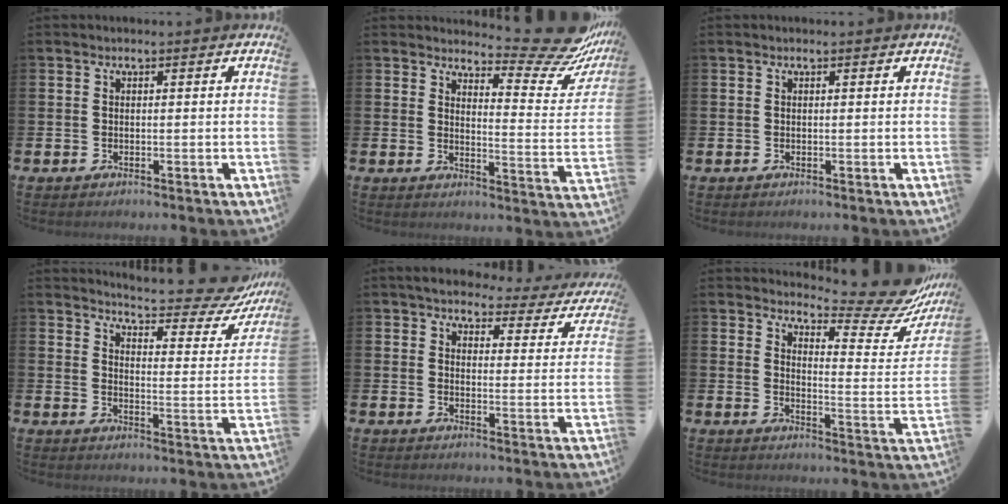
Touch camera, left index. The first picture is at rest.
{"total": 9.4, "force": [8.3, 2.3, 3.7], "torque": [-0.043, -0.075, 0.139]}
{"total": 0.0}
{"total": 6.6, "force": [6.3, 0.9, 1.7], "torque": [-0.040, -0.058, 0.102]}
{"total": 4.2, "force": [3.7, 1.6, 0.9], "torque": [-0.036, -0.026, 0.060]}
{"total": 8.6, "force": [8.1, 1.4, 2.6], "torque": [-0.039, -0.076, 0.137]}